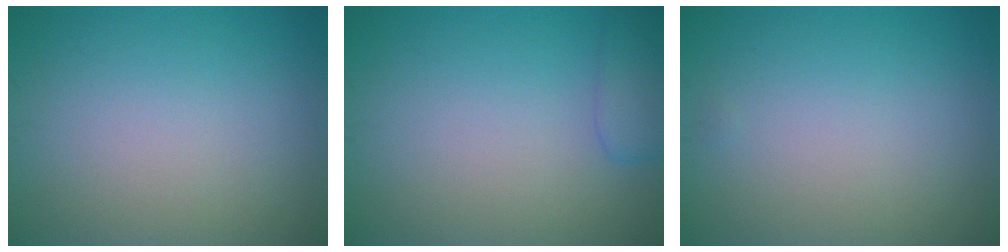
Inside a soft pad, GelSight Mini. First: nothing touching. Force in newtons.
{"total": 2.3, "press": 2.3, "slide": 0.2}
{"total": 0.0}